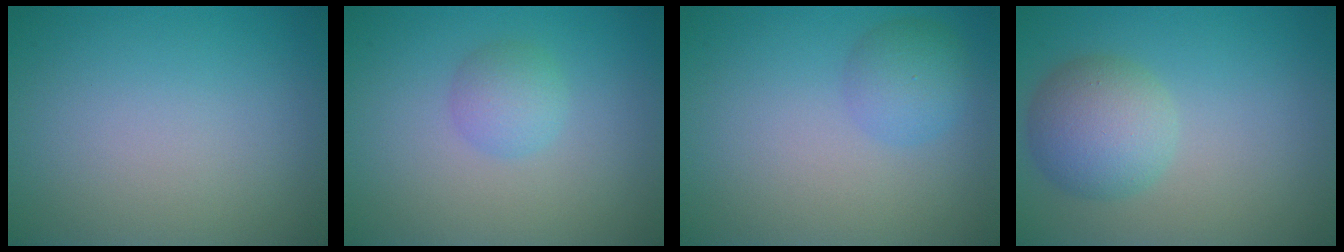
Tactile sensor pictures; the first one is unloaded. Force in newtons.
{"total": 2.1, "press": 2.1, "slide": 0.0}
{"total": 2.5, "press": 2.5, "slide": 0.1}
{"total": 4.6, "press": 4.6, "slide": 0.2}